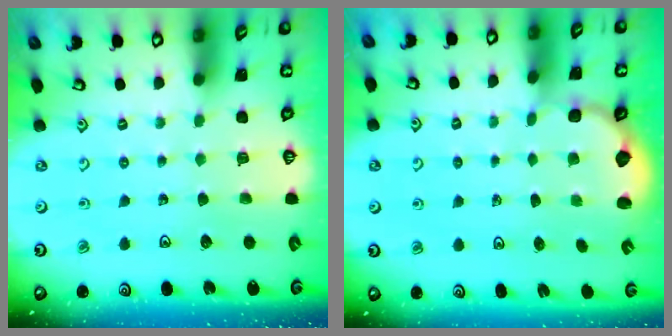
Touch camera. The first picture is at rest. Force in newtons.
{"total": 2.1, "press": 1.4, "slide": 1.5}